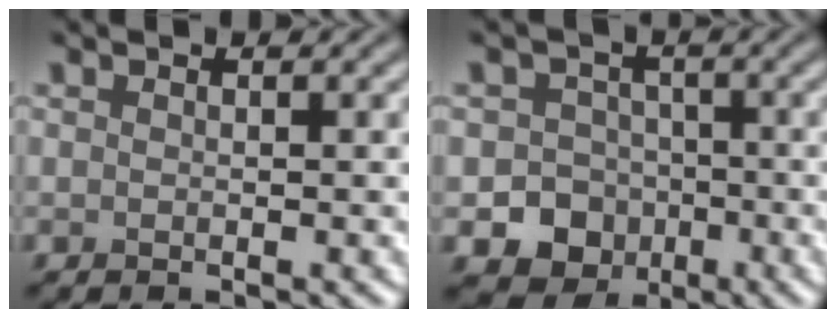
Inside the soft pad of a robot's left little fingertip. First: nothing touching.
{"total": 9.0, "force": [-3.8, 7.8, 2.3], "torque": [-0.006, -0.028, -0.079]}